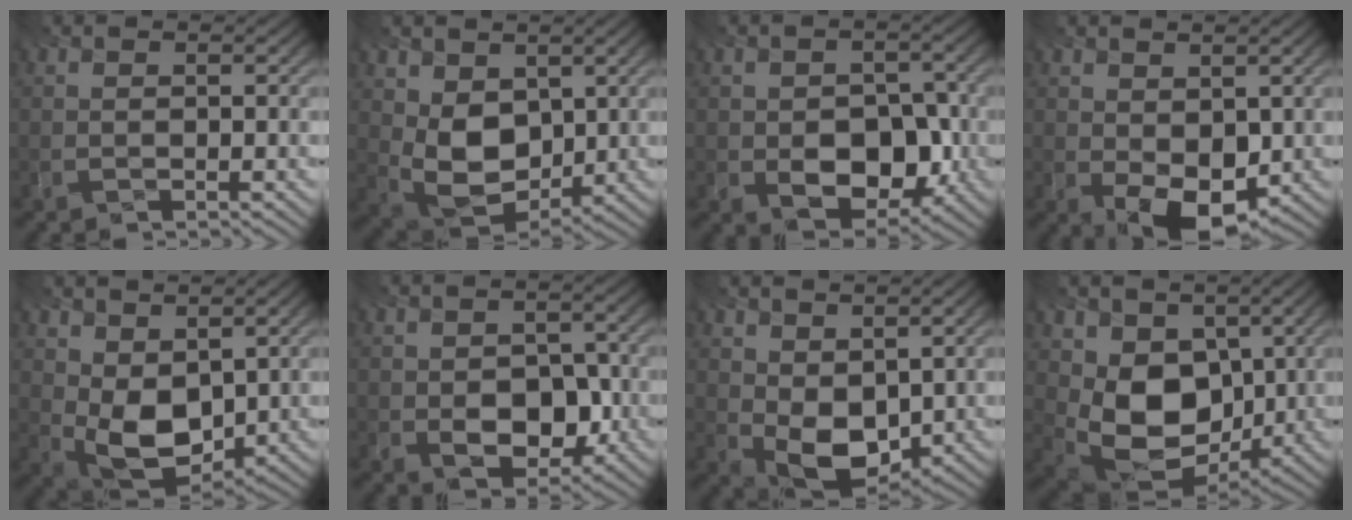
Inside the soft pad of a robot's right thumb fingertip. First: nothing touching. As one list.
[{"total": 8.4, "force": [1.5, 6.0, 5.7], "torque": [-0.139, -0.011, 0.030]}, {"total": 8.6, "force": [-2.6, 5.8, 5.8], "torque": [-0.104, -0.022, -0.035]}, {"total": 7.2, "force": [-0.7, 4.5, 5.5], "torque": [-0.104, -0.009, -0.005]}, {"total": 9.1, "force": [1.7, 5.8, 6.8], "torque": [-0.151, -0.010, 0.041]}, {"total": 7.0, "force": [-2.2, 4.8, 4.6], "torque": [-0.087, -0.019, -0.031]}, {"total": 8.2, "force": [1.0, 5.3, 6.1], "torque": [-0.135, -0.011, 0.030]}, {"total": 11.0, "force": [1.0, 8.2, 7.3], "torque": [-0.174, -0.028, 0.026]}]